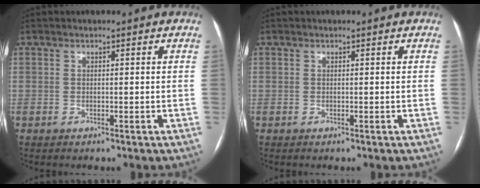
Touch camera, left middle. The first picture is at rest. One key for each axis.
{"total": 0.0}